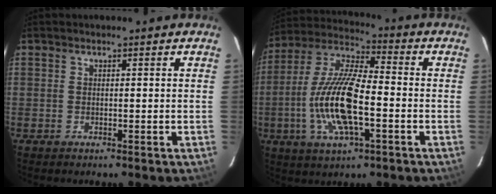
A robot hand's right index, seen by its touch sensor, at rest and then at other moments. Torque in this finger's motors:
{"motor_torque": [2.14, 0.00, 1.05, 0.21]}